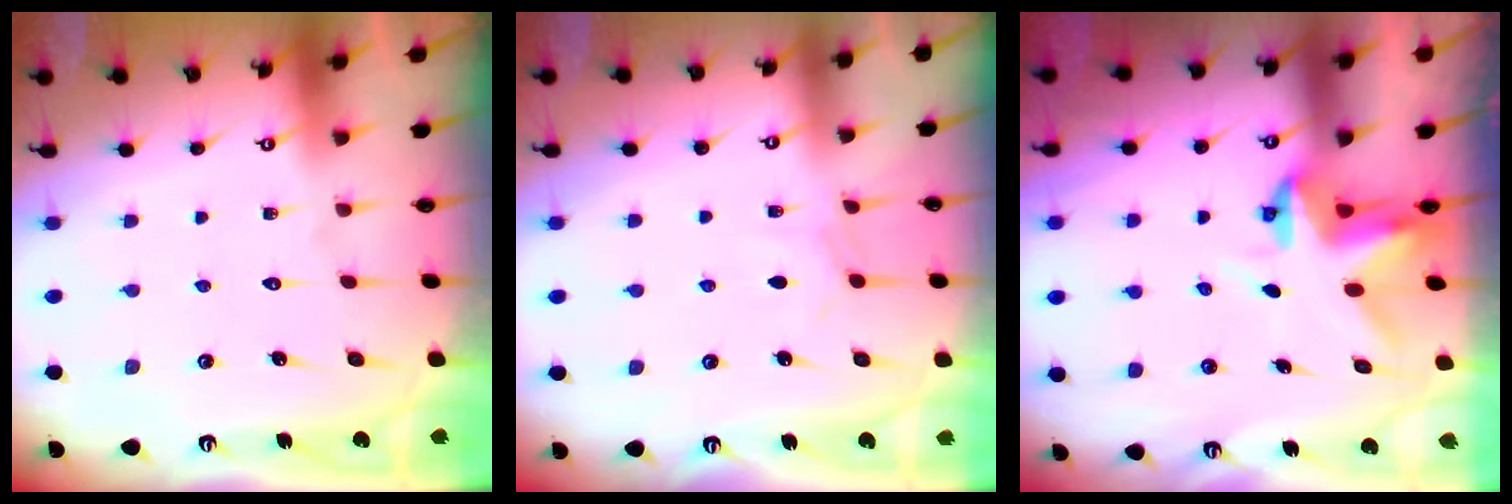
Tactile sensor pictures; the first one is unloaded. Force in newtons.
{"total": 3.3, "press": 3.3, "slide": 0.5}
{"total": 4.8, "press": 4.8, "slide": 0.4}